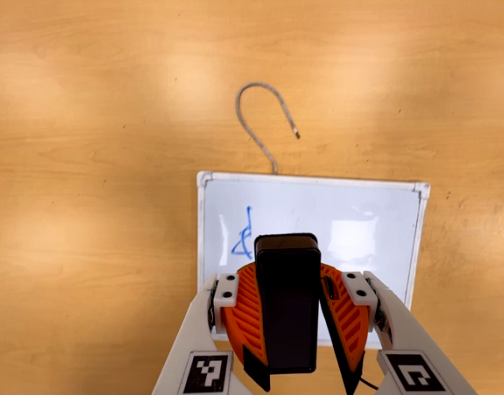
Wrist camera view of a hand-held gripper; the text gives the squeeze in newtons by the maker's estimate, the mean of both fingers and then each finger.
{"total": 9.6, "left": 9.4, "right": 9.8}